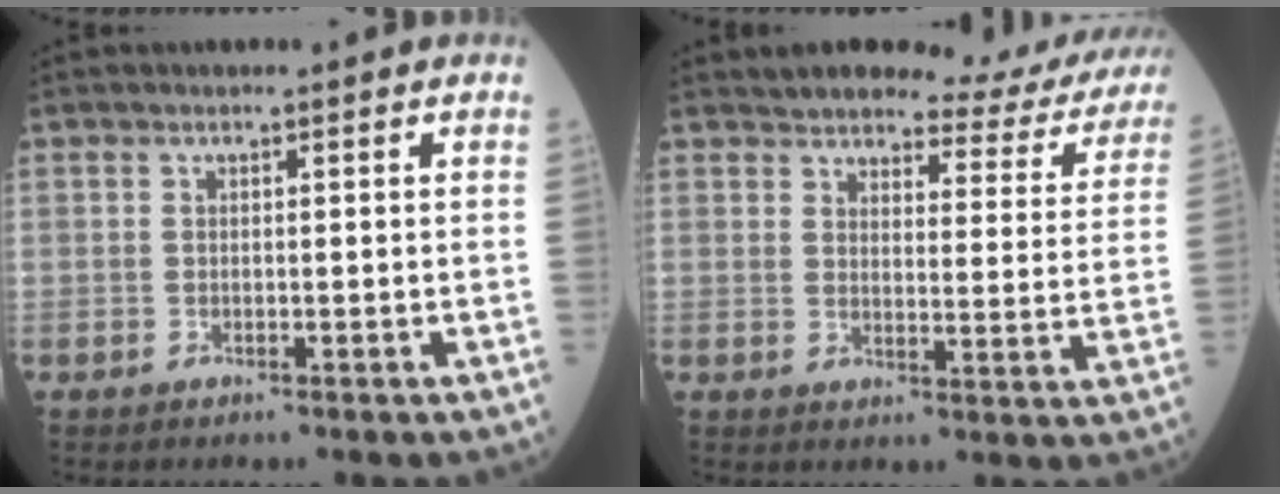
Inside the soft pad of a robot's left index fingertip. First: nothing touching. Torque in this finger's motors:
{"motor_torque": [1.06, -1.08, 0.05, 0.04]}